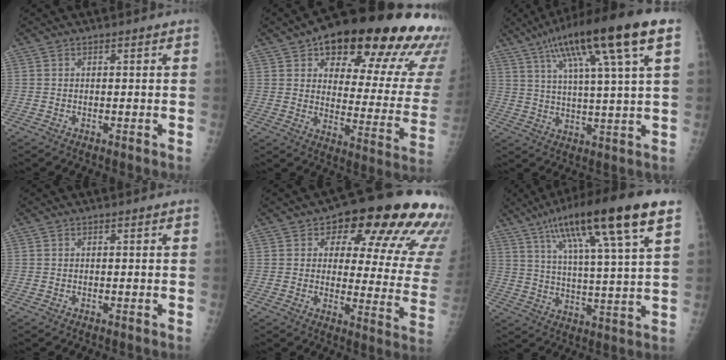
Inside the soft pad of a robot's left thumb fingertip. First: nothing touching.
{"total": 29.2, "force": [17.4, 10.8, 20.8], "torque": [-0.237, -0.041, 0.229]}
{"total": 18.9, "force": [9.3, 2.1, 16.3], "torque": [-0.270, 0.001, 0.150]}
{"total": 0.0}
{"total": 21.9, "force": [11.8, 9.1, 16.0], "torque": [-0.153, -0.042, 0.140]}
{"total": 20.7, "force": [11.2, 2.7, 17.2], "torque": [-0.281, -0.015, 0.183]}